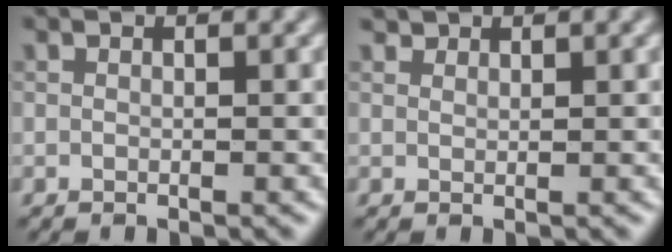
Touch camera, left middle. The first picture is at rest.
{"total": 1.3, "force": [1.2, 0.4, 0.2], "torque": [-0.009, -0.002, 0.017]}